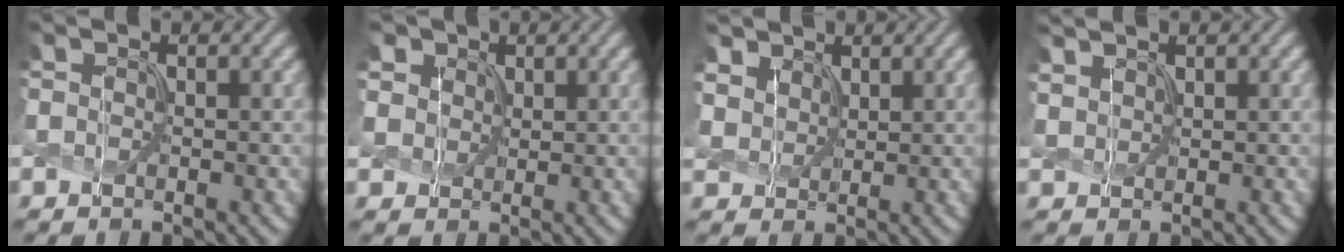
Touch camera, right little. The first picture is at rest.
{"total": 5.1, "force": [3.0, 3.6, 2.1], "torque": [-0.078, 0.001, 0.053]}
{"total": 4.4, "force": [3.1, 2.7, 1.4], "torque": [-0.059, -0.006, 0.071]}
{"total": 1.8, "force": [1.7, 0.6, 0.4], "torque": [-0.017, 0.007, 0.041]}